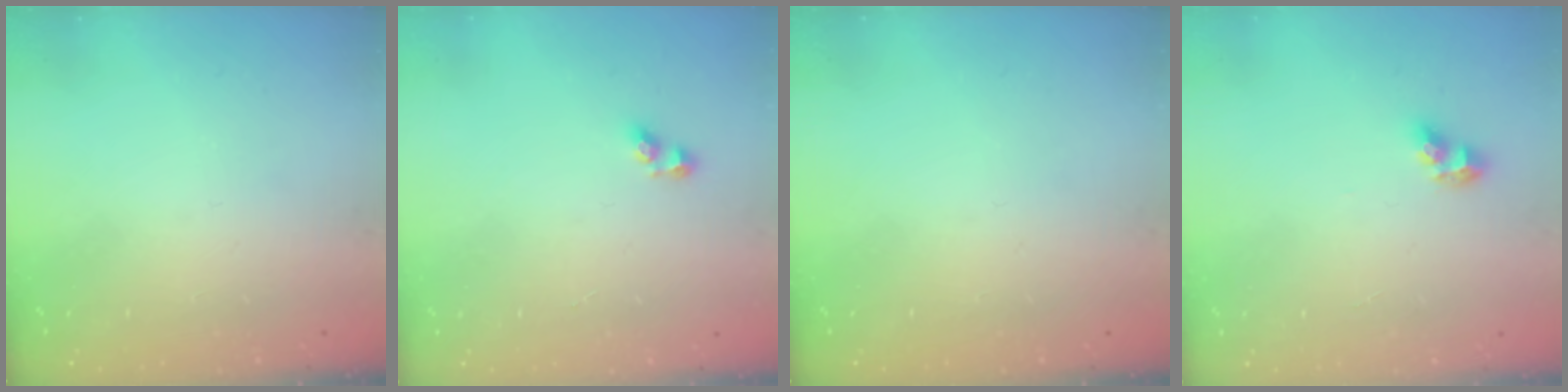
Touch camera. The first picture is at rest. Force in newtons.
{"total": 2.6, "press": 2.3, "slide": 1.1}
{"total": 0.0}
{"total": 5.5, "press": 5.5, "slide": 0.5}